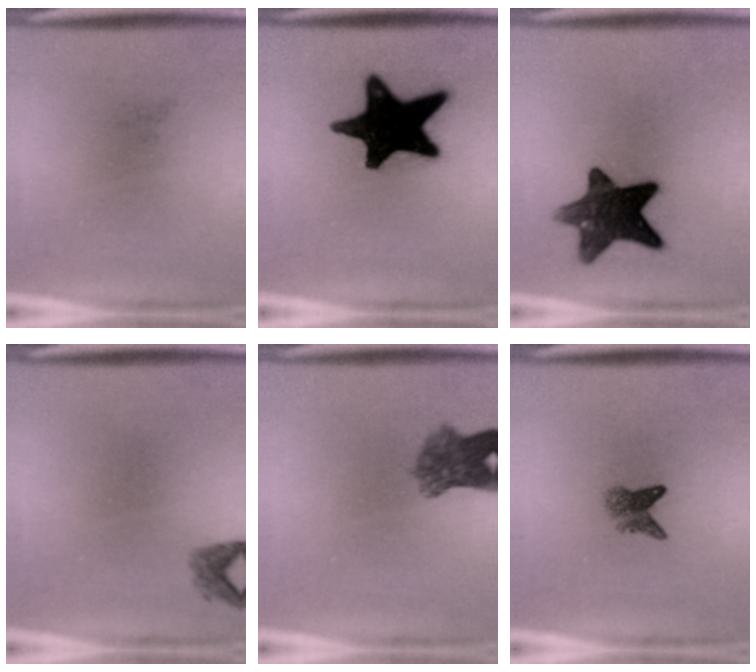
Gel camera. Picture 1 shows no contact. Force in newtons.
{"total": 19.4}
{"total": 12.3}
{"total": 1.4}
{"total": 5.4}
{"total": 2.6}